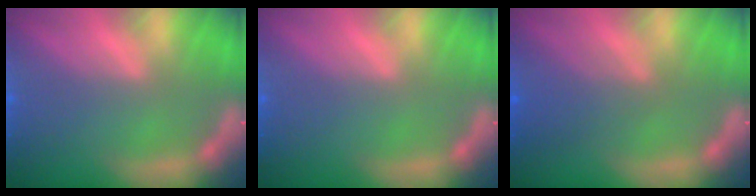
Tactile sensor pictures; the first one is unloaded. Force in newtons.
{"total": 0.0}
{"total": 3.6}